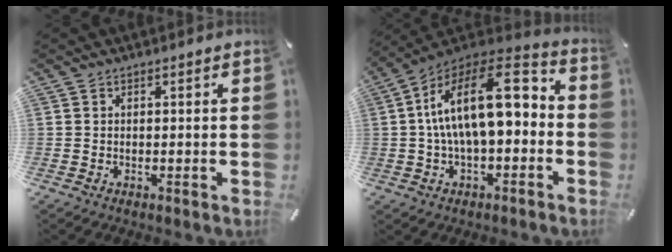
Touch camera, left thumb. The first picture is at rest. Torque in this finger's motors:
{"motor_torque": [0.54, 2.09, 2.78, 0.00, 0.40]}